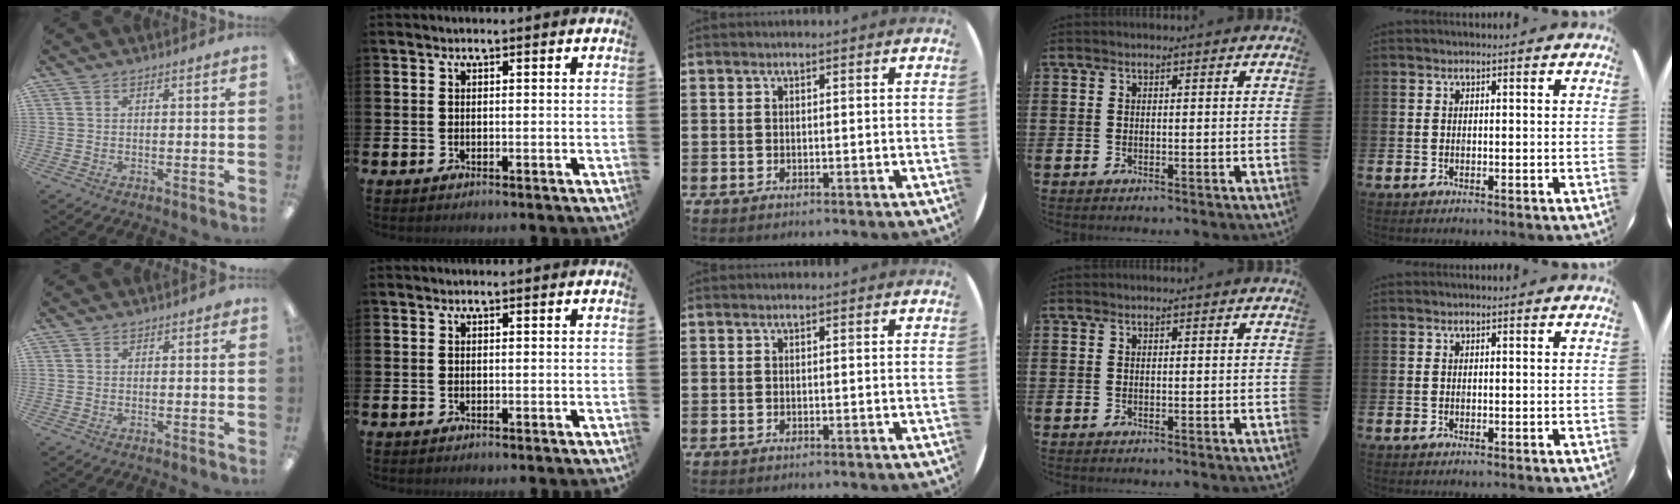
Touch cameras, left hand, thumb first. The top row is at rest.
{"thumb": {"total": 0.5, "force": [0.1, 0.3, 0.4], "torque": [-0.009, 0.002, 0.002]}}